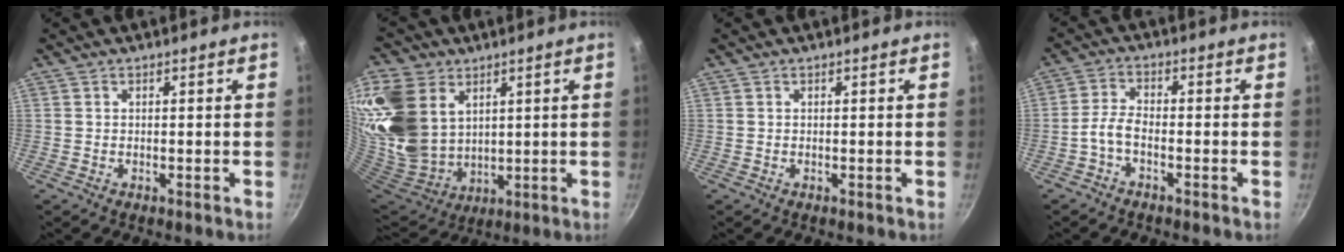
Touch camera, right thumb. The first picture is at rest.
{"total": 22.0, "force": [8.4, 15.6, 13.0], "torque": [-0.277, -0.026, 0.179]}
{"total": 0.0}
{"total": 3.6, "force": [-2.2, 1.4, 2.5], "torque": [-0.060, 0.023, -0.051]}